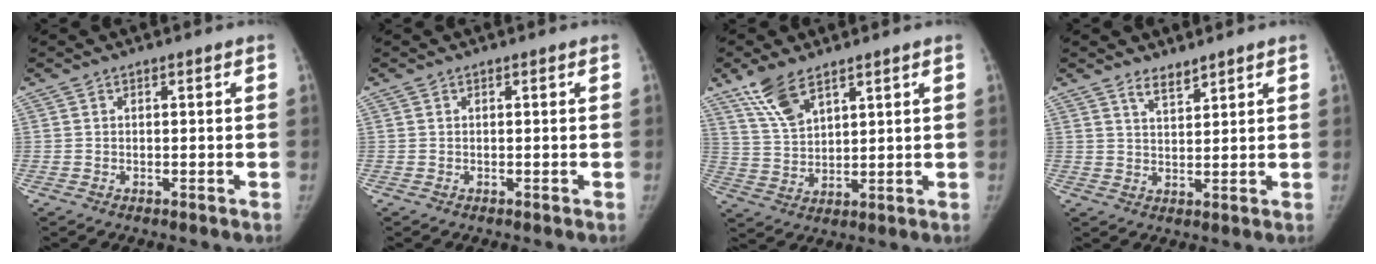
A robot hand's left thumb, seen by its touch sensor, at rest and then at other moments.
{"total": 0.0}
{"total": 8.1, "force": [5.6, 3.1, 4.9], "torque": [-0.089, -0.021, 0.119]}
{"total": 3.1, "force": [2.7, 1.0, 1.2], "torque": [-0.014, -0.024, 0.050]}